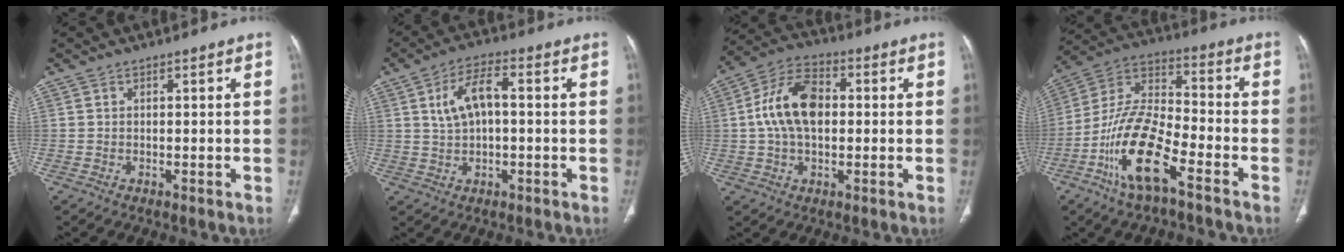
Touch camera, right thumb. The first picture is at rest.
{"total": 7.5, "force": [1.1, 3.7, 6.5], "torque": [-0.122, 0.018, 0.017]}
{"total": 12.6, "force": [0.9, 7.8, 9.8], "torque": [-0.180, 0.025, 0.010]}
{"total": 15.9, "force": [-8.0, 5.6, 12.6], "torque": [-0.251, 0.050, -0.156]}